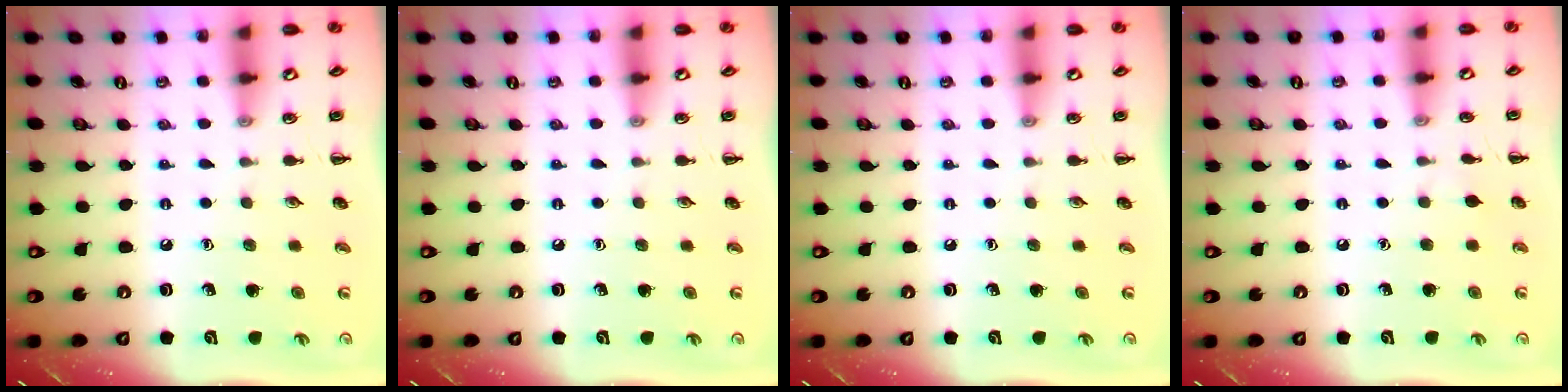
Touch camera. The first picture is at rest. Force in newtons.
{"total": 0.0}
{"total": 0.0}
{"total": 3.8, "press": 3.6, "slide": 1.3}